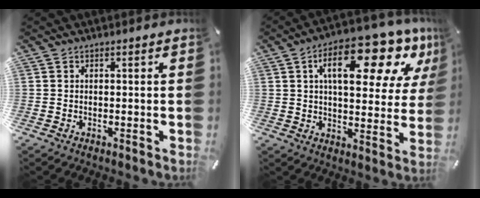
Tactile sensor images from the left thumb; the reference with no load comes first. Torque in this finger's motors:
{"motor_torque": [1.02, 0.96, 2.19, -0.58, 0.55]}